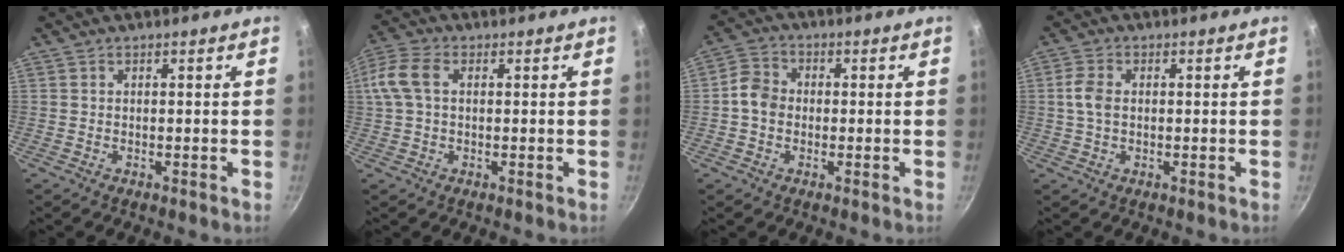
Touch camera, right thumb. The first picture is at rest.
{"total": 7.6, "force": [1.3, 4.8, 5.8], "torque": [-0.126, 0.020, 0.017]}
{"total": 5.4, "force": [-0.7, 4.5, 2.9], "torque": [-0.034, 0.015, -0.026]}
{"total": 4.0, "force": [0.2, 2.6, 3.0], "torque": [-0.064, 0.008, -0.001]}